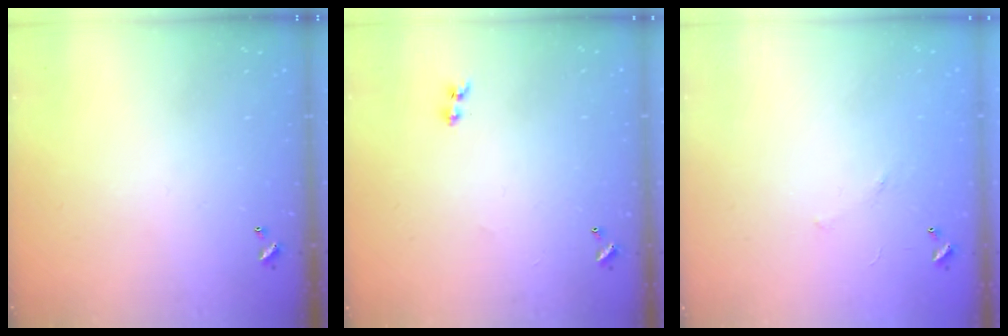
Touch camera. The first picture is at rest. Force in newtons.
{"total": 1.1, "press": 0.9, "slide": 0.6}
{"total": 5.8, "press": 5.7, "slide": 0.9}